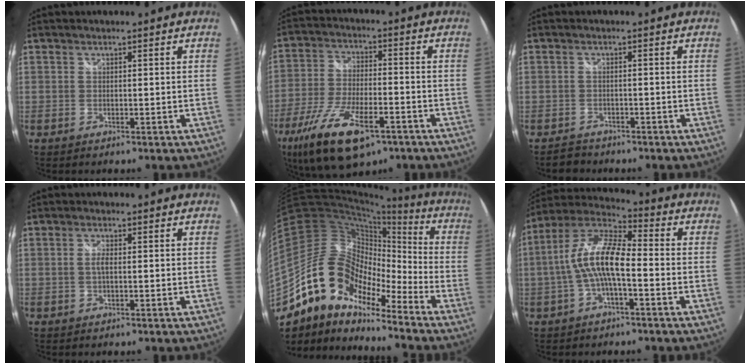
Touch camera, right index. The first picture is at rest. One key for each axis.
{"total": 17.3, "fx": -10.1, "fy": 6.7, "fz": 12.4, "tx": -0.261, "ty": -0.043, "tz": -0.180}
{"total": 3.4, "fx": -2.9, "fy": 1.8, "fz": -0.1, "tx": -0.010, "ty": 0.006, "tz": -0.049}
{"total": 1.6, "fx": -0.1, "fy": 0.3, "fz": 1.5, "tx": -0.031, "ty": 0.001, "tz": -0.005}
{"total": 16.3, "fx": -11.9, "fy": 8.0, "fz": 7.8, "tx": -0.133, "ty": 0.007, "tz": -0.239}
{"total": 11.4, "fx": -2.1, "fy": 3.2, "fz": 10.8, "tx": -0.224, "ty": 0.016, "tz": -0.042}